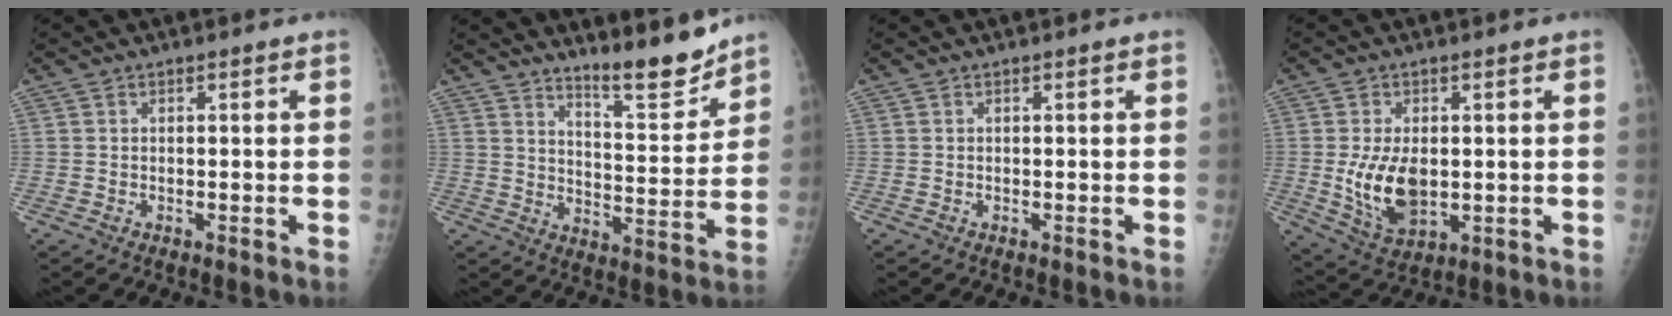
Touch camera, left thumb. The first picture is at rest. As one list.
[{"total": 9.7, "force": [8.7, 1.0, 4.2], "torque": [-0.041, -0.077, 0.145]}, {"total": 0.0}, {"total": 9.8, "force": [-0.5, 5.7, 7.9], "torque": [-0.131, -0.013, 0.009]}]